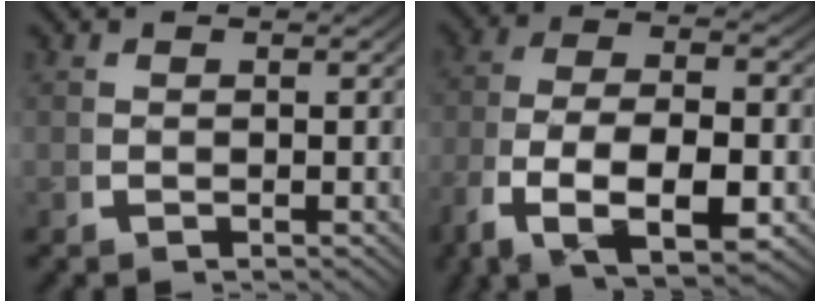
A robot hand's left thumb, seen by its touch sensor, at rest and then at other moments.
{"total": 10.9, "force": [-2.9, 5.7, 8.8], "torque": [-0.192, -0.046, -0.027]}